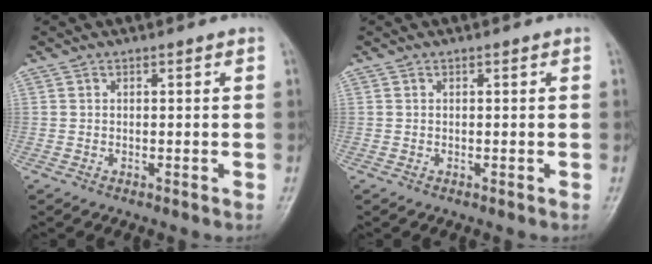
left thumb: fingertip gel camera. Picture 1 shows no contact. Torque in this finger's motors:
{"motor_torque": [0.00, 0.02, -0.08, -0.09, 0.00]}